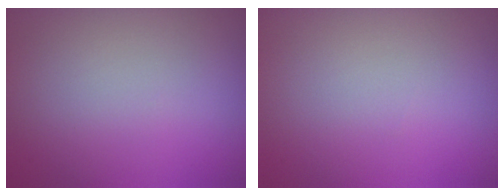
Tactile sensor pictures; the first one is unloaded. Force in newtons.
{"total": 0.0}